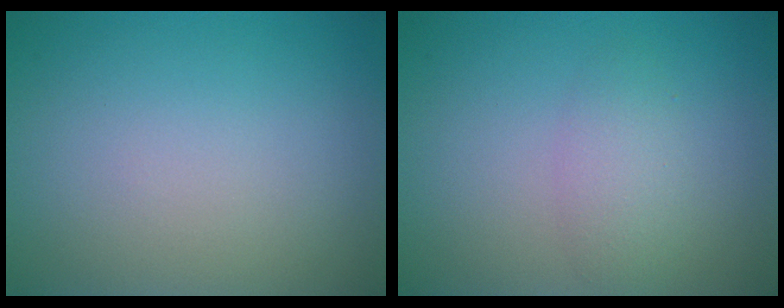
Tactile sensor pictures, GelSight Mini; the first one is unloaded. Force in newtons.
{"total": 2.2, "press": 2.2, "slide": 0.0}